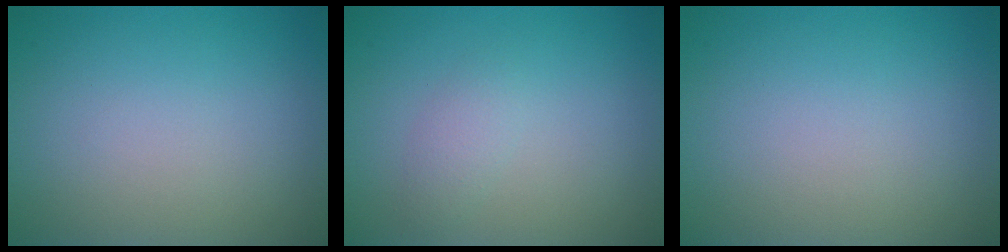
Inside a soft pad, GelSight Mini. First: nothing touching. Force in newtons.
{"total": 1.3, "press": 1.3, "slide": 0.0}
{"total": 0.0}